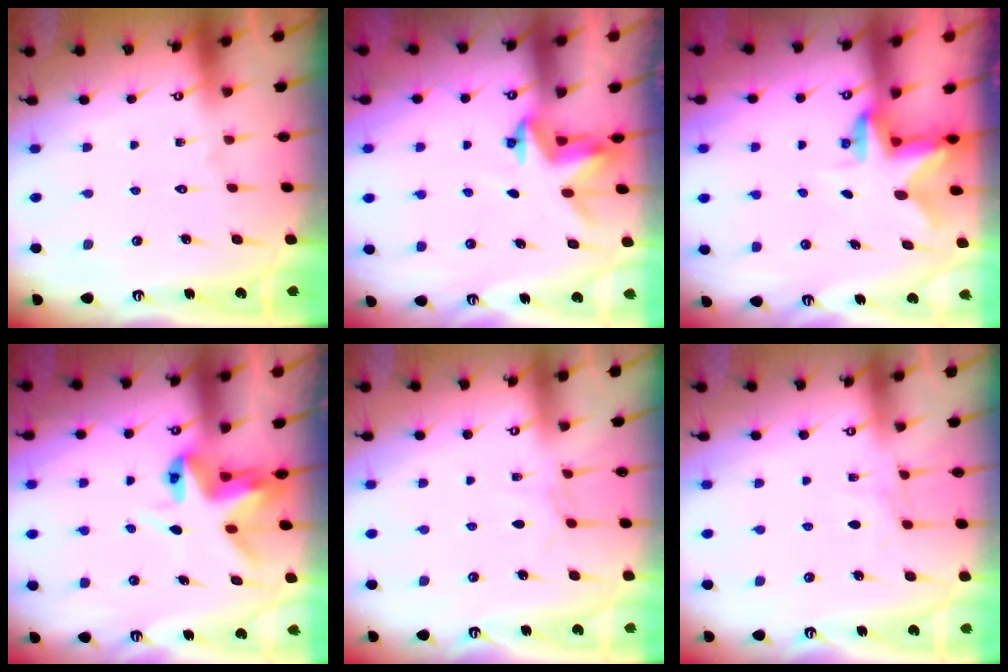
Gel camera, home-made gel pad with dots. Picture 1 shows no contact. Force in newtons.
{"total": 3.1, "press": 3.1, "slide": 0.2}
{"total": 2.4, "press": 2.4, "slide": 0.4}
{"total": 6.3, "press": 6.3, "slide": 0.5}
{"total": 3.3, "press": 3.3, "slide": 0.5}
{"total": 4.4, "press": 4.4, "slide": 0.5}